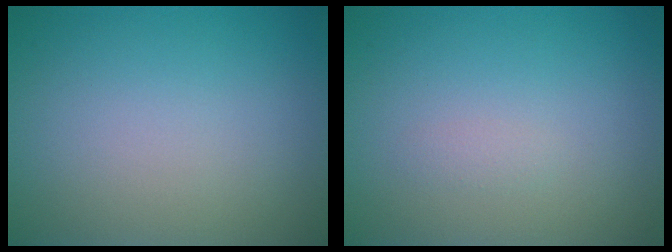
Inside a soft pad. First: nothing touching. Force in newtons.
{"total": 0.6, "press": 0.6, "slide": 0.1}